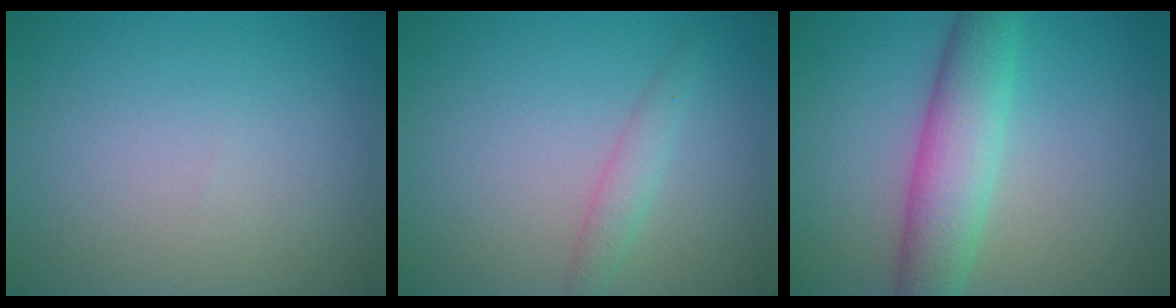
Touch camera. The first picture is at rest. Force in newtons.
{"total": 1.6, "press": 1.6, "slide": 0.0}
{"total": 5.7, "press": 5.7, "slide": 0.1}